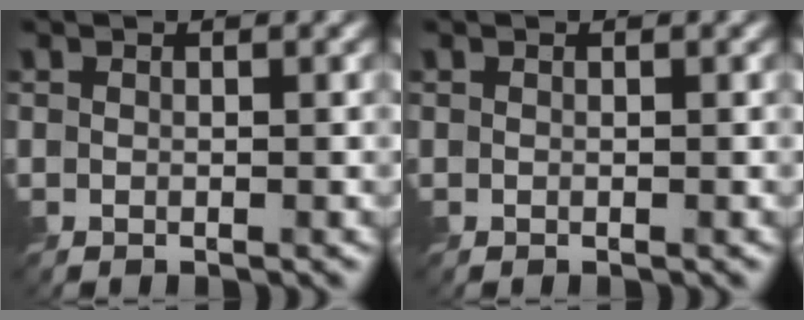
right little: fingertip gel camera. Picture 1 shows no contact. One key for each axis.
{"total": 0.0}